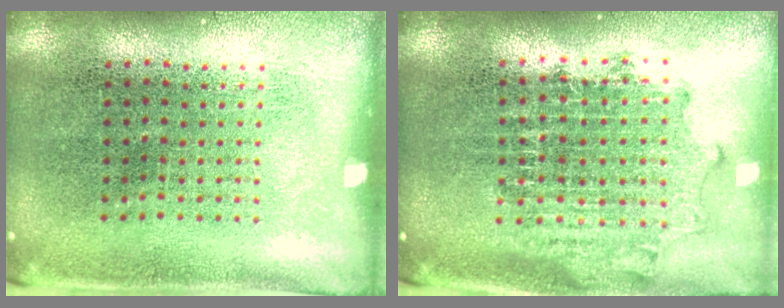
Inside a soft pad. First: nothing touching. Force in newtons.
{"total": 1.8, "press": 1.4, "slide": 1.0}